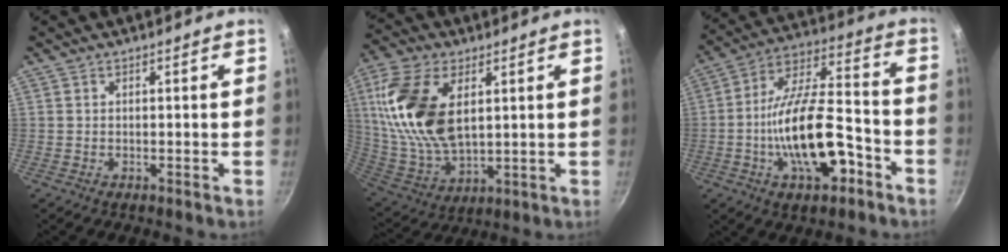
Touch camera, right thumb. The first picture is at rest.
{"total": 19.5, "force": [5.2, 10.9, 15.3], "torque": [-0.296, -0.021, 0.109]}
{"total": 19.2, "force": [-6.7, 8.5, 15.8], "torque": [-0.251, 0.052, -0.117]}